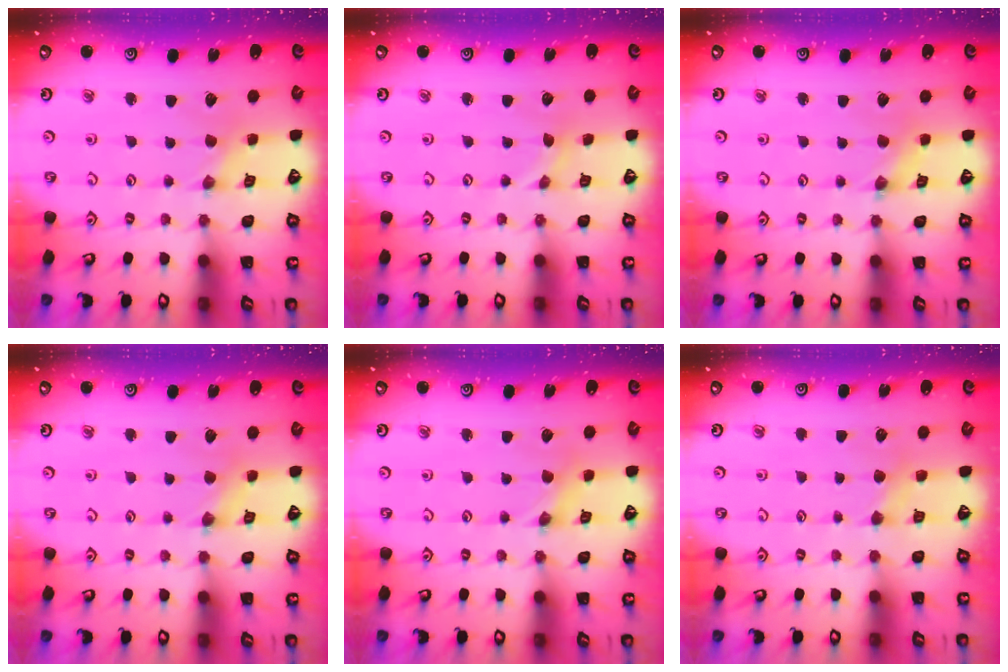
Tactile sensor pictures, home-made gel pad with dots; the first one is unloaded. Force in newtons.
{"total": 0.0}
{"total": 1.5, "press": 1.4, "slide": 0.2}
{"total": 3.8, "press": 3.8, "slide": 0.4}
{"total": 2.2, "press": 2.2, "slide": 0.3}
{"total": 2.9, "press": 2.8, "slide": 0.5}